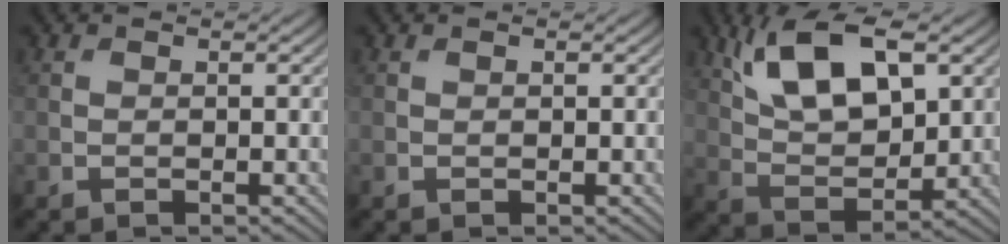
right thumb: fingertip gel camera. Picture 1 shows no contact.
{"total": 0.0}
{"total": 11.8, "force": [5.5, 5.3, 9.0], "torque": [-0.180, 0.008, 0.105]}